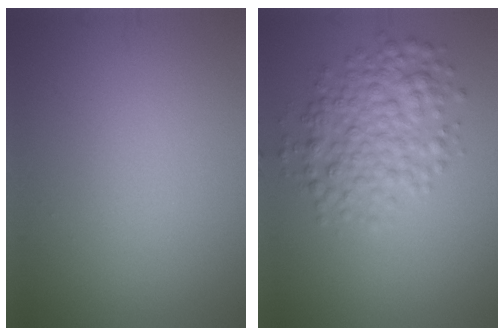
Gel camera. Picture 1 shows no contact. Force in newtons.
{"total": 5.0, "press": 5.0, "slide": 0.0}